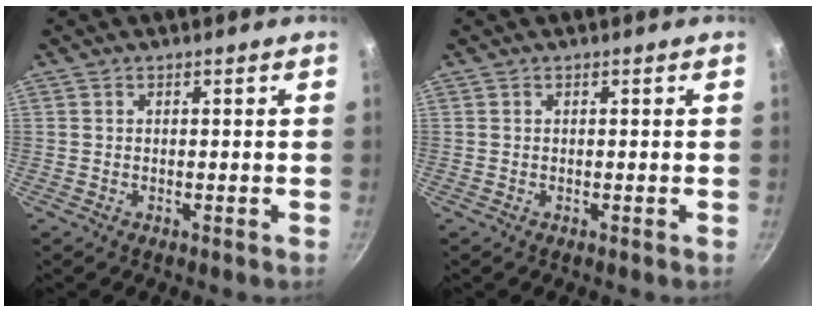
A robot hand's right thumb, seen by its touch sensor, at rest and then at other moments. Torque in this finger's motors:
{"motor_torque": [0.37, 0.28, 0.20, -0.39, 0.03]}